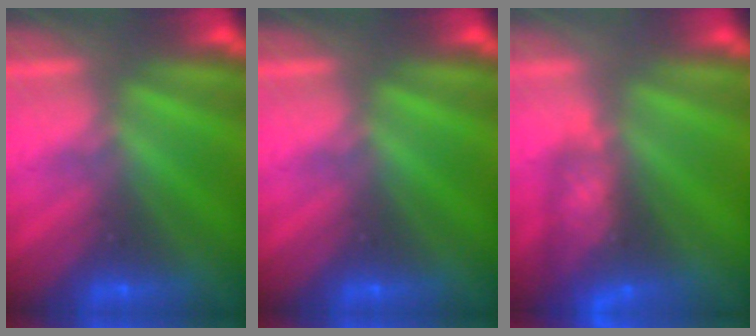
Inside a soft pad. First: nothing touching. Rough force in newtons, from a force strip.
{"total": 0.0}
{"total": 6.1}